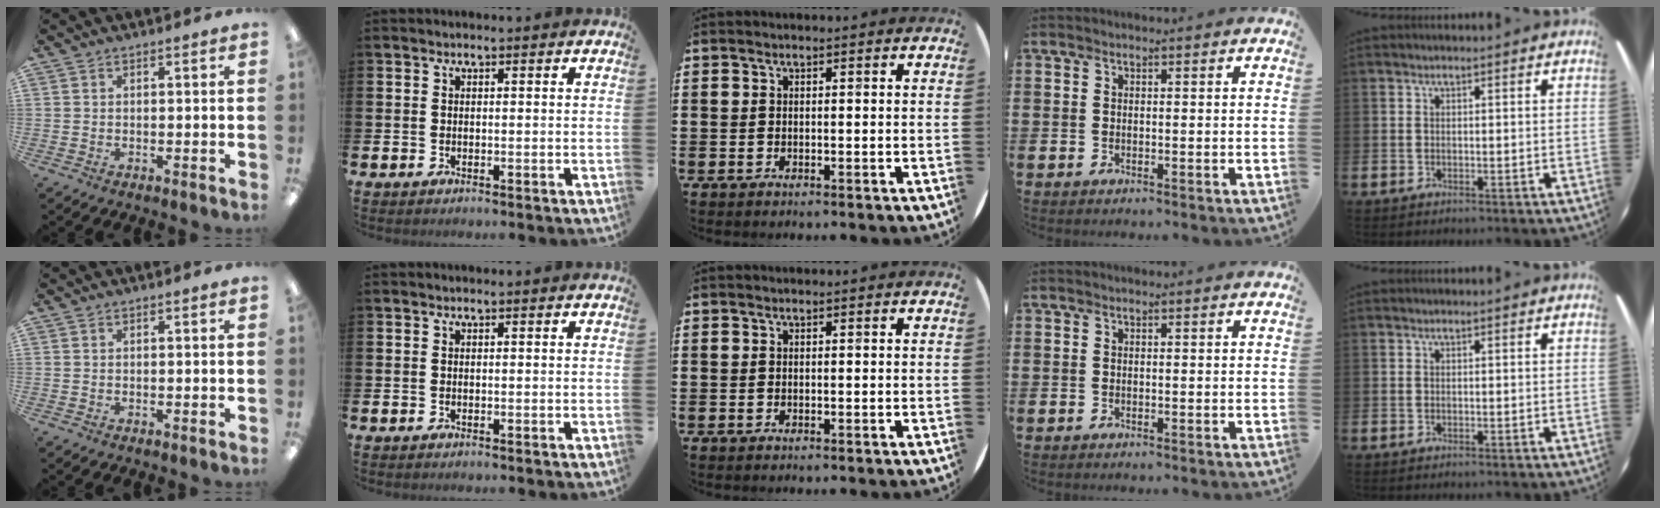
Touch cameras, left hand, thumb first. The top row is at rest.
{}